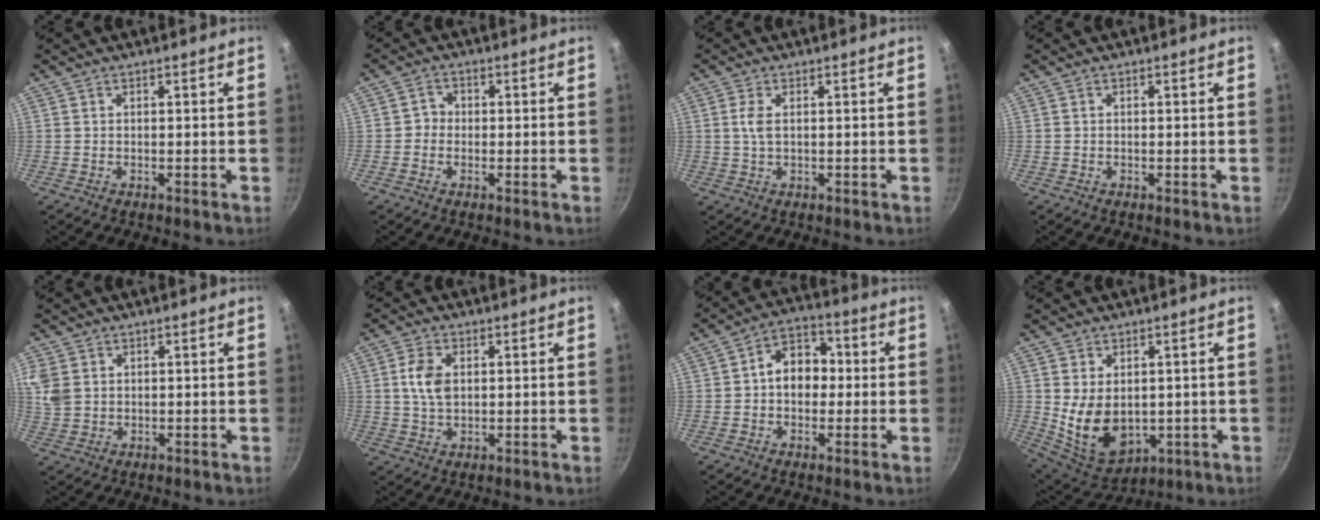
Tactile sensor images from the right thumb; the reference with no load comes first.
{"total": 2.4, "force": [-0.6, 2.2, 0.7], "torque": [0.004, 0.010, -0.017]}
{"total": 2.7, "force": [0.5, 1.3, 2.3], "torque": [-0.051, 0.002, 0.008]}
{"total": 0.0}
{"total": 6.7, "force": [2.0, 5.2, 3.6], "torque": [-0.071, -0.001, 0.044]}
{"total": 6.0, "force": [1.0, 3.9, 4.5], "torque": [-0.079, 0.002, 0.018]}
{"total": 9.1, "force": [0.2, 7.0, 5.9], "torque": [-0.042, 0.027, -0.012]}
{"total": 11.7, "force": [0.4, 8.2, 8.2], "torque": [-0.126, -0.025, 0.039]}